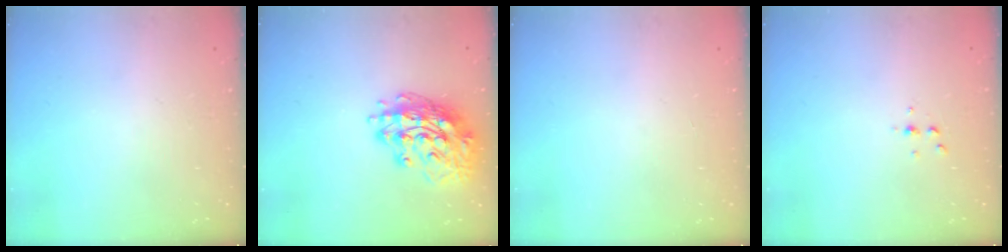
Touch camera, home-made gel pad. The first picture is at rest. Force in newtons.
{"total": 15.7, "press": 15.7, "slide": 1.3}
{"total": 0.0}
{"total": 2.6, "press": 2.6, "slide": 0.3}